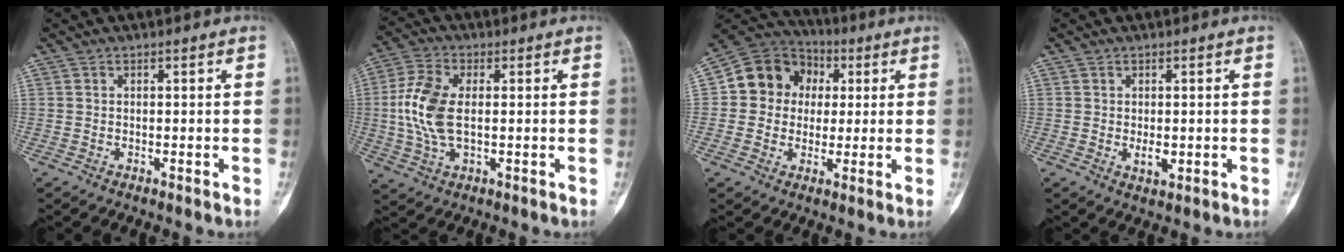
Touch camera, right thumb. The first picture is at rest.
{"total": 10.5, "force": [0.4, 5.6, 8.9], "torque": [-0.203, 0.005, 0.007]}
{"total": 12.3, "force": [1.6, 11.1, 5.2], "torque": [-0.055, 0.020, 0.018]}
{"total": 2.4, "force": [-0.2, 1.5, 1.9], "torque": [-0.025, -0.006, 0.003]}